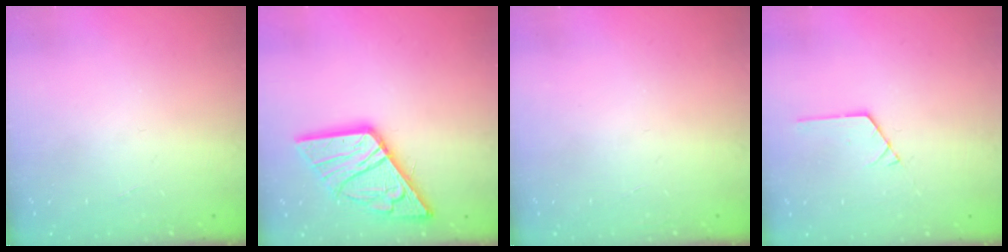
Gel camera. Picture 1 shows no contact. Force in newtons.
{"total": 15.3, "press": 15.2, "slide": 1.3}
{"total": 0.0}
{"total": 1.2, "press": 1.2, "slide": 0.1}